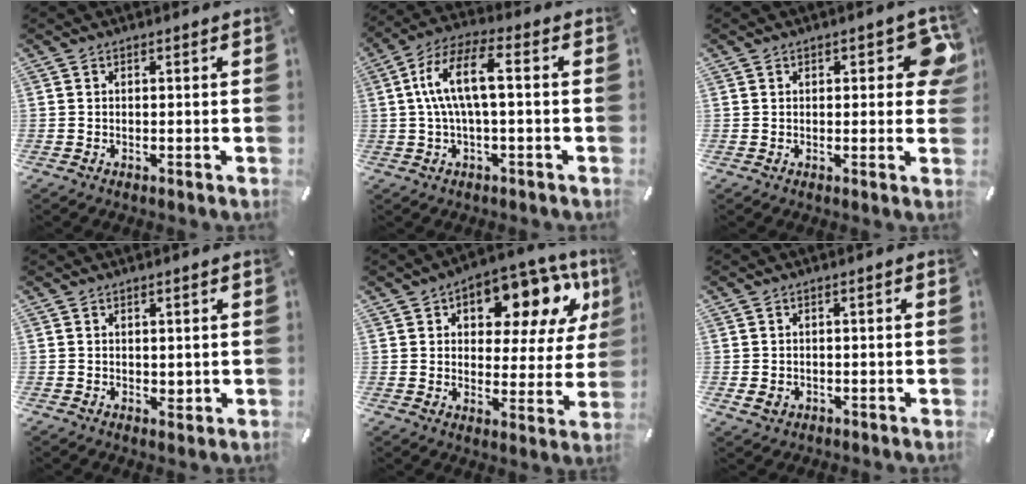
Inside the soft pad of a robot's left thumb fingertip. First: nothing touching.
{"total": 10.8, "force": [0.4, 4.0, 10.1], "torque": [-0.205, 0.003, 0.004]}
{"total": 7.1, "force": [2.2, 3.3, 5.9], "torque": [-0.064, -0.006, 0.031]}
{"total": 1.3, "force": [0.7, 1.0, 0.3], "torque": [0.002, 0.000, 0.011]}
{"total": 14.4, "force": [8.8, 7.9, 8.3], "torque": [-0.115, -0.062, 0.148]}
{"total": 1.8, "force": [-0.4, 1.5, 0.7], "torque": [-0.013, 0.003, -0.008]}